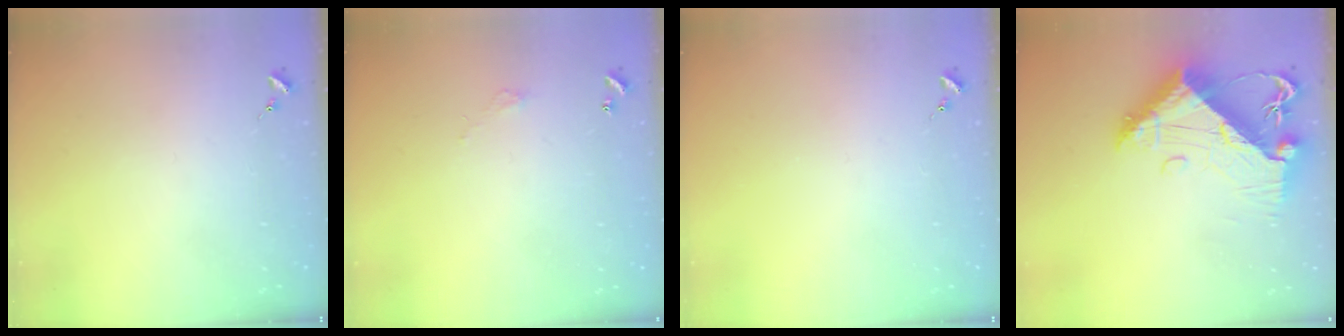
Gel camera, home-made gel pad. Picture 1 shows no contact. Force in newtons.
{"total": 2.7, "press": 2.7, "slide": 0.2}
{"total": 0.0}
{"total": 13.2, "press": 13.1, "slide": 1.4}